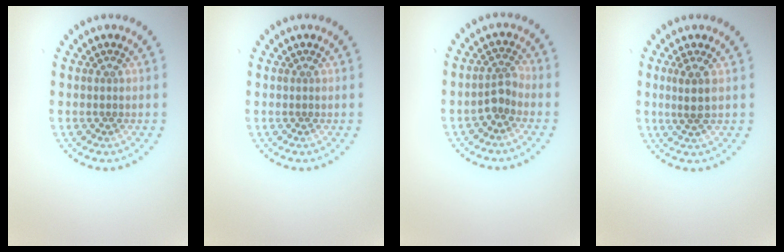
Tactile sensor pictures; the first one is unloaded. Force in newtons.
{"total": 0.0}
{"total": 1.9, "press": 1.4, "slide": 1.3}
{"total": 1.9, "press": 1.4, "slide": 1.3}